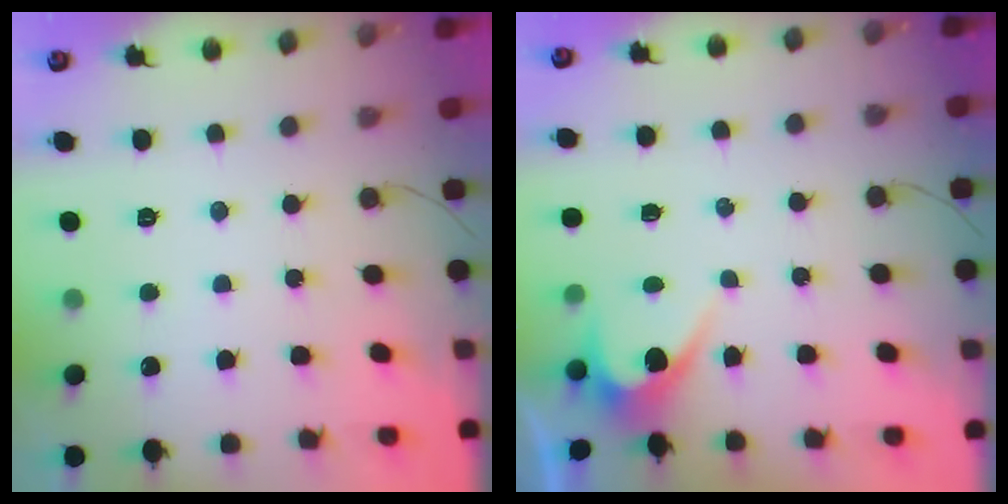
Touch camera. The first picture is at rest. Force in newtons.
{"total": 2.8, "press": 2.8, "slide": 0.2}